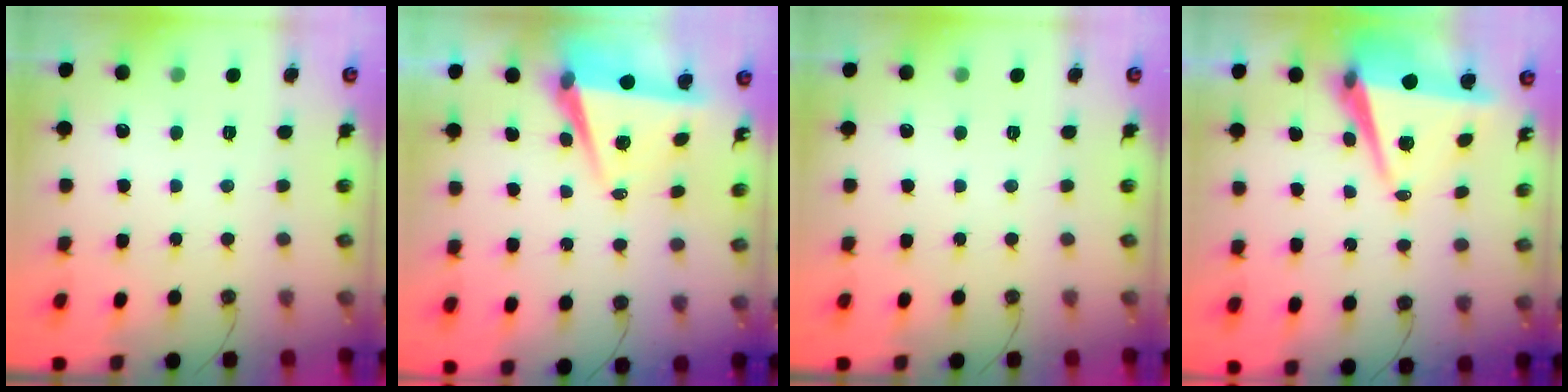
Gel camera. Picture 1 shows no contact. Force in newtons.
{"total": 6.4, "press": 4.7, "slide": 4.4}
{"total": 0.0}
{"total": 8.4, "press": 7.3, "slide": 4.3}